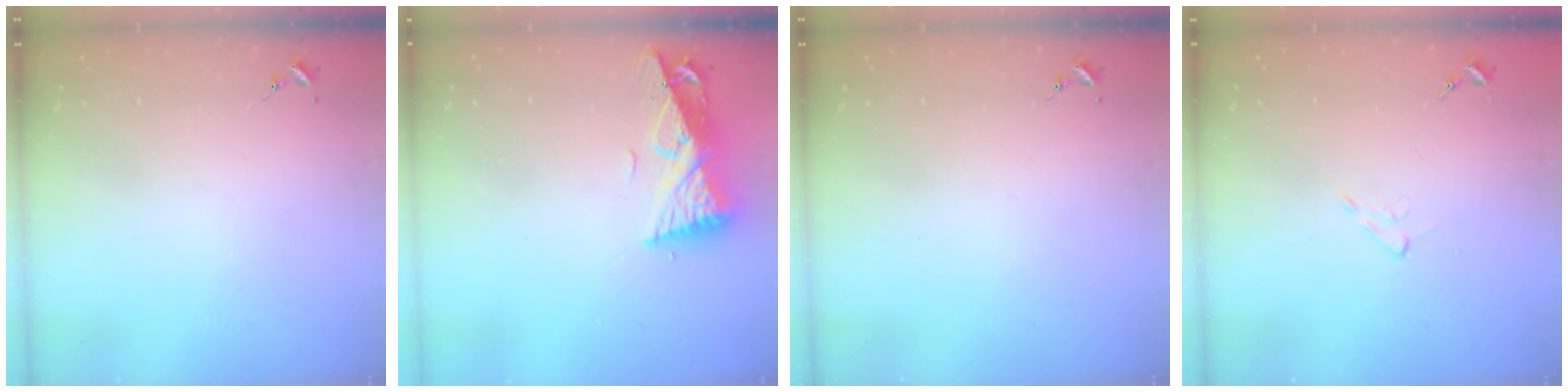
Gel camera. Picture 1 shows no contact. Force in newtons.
{"total": 10.1, "press": 10.0, "slide": 1.4}
{"total": 0.0}
{"total": 4.3, "press": 4.3, "slide": 0.7}